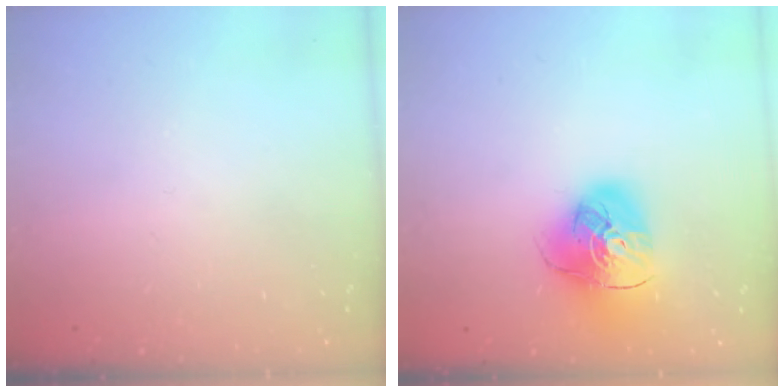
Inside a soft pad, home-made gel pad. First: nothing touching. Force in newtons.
{"total": 15.2, "press": 15.1, "slide": 1.9}